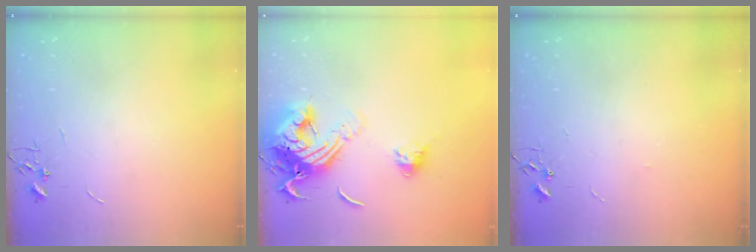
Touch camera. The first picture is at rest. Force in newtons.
{"total": 19.1, "press": 19.0, "slide": 1.8}
{"total": 2.8, "press": 2.8, "slide": 0.5}